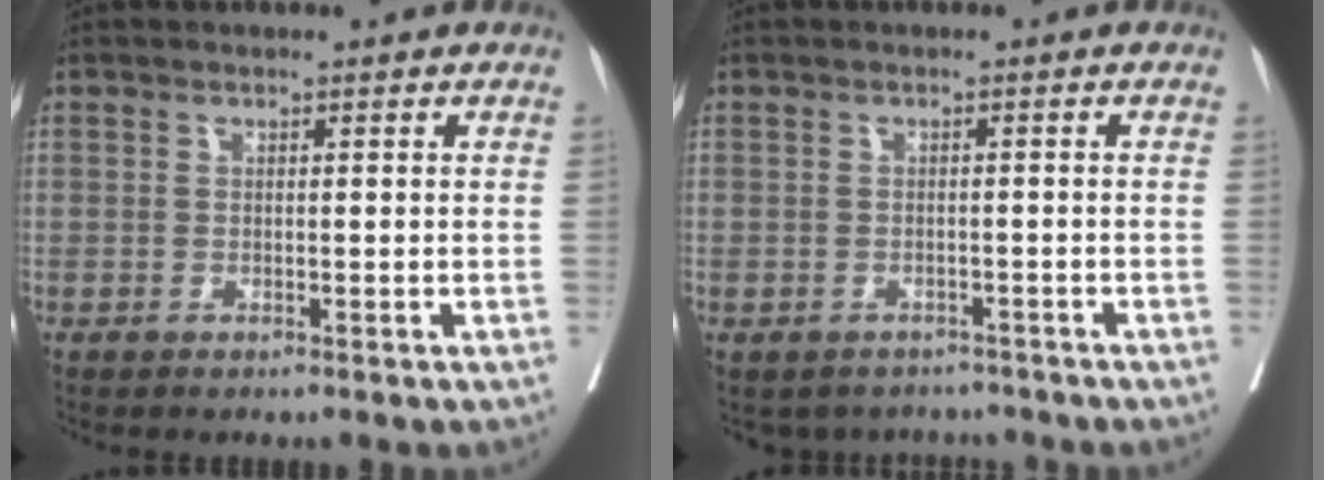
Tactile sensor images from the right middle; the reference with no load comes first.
{"total": 5.0, "force": [-4.5, 2.2, 0.0], "torque": [0.012, 0.012, -0.055]}